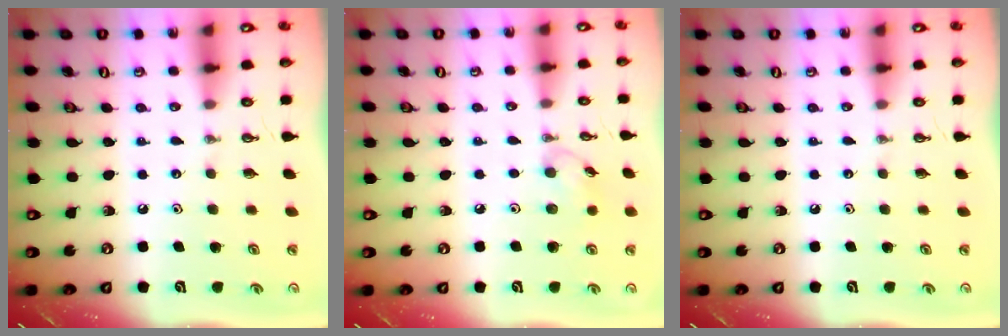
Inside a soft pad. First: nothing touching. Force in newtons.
{"total": 6.3, "press": 6.2, "slide": 1.0}
{"total": 0.0}